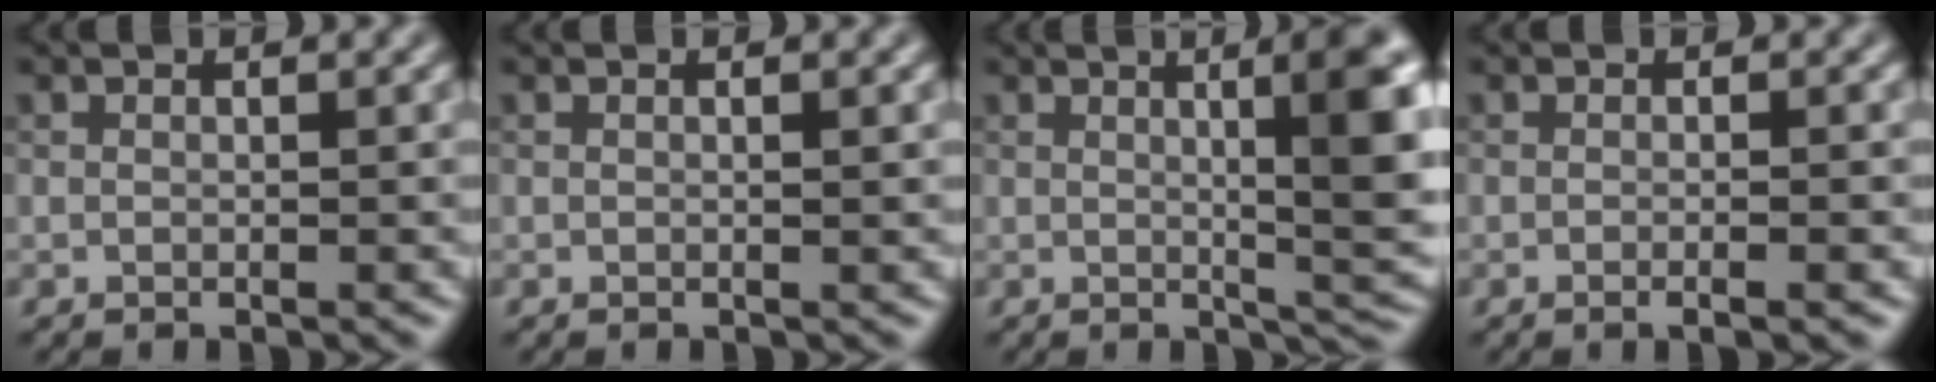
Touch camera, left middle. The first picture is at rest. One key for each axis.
{"total": 0.7, "fx": 0.0, "fy": 0.2, "fz": 0.7, "tx": -0.006, "ty": 0.005, "tz": -0.002}
{"total": 8.8, "fx": 1.4, "fy": 2.0, "fz": 8.5, "tx": -0.089, "ty": 0.011, "tz": 0.030}
{"total": 1.6, "fx": -0.7, "fy": 0.2, "fz": 1.5, "tx": -0.018, "ty": 0.000, "tz": -0.011}